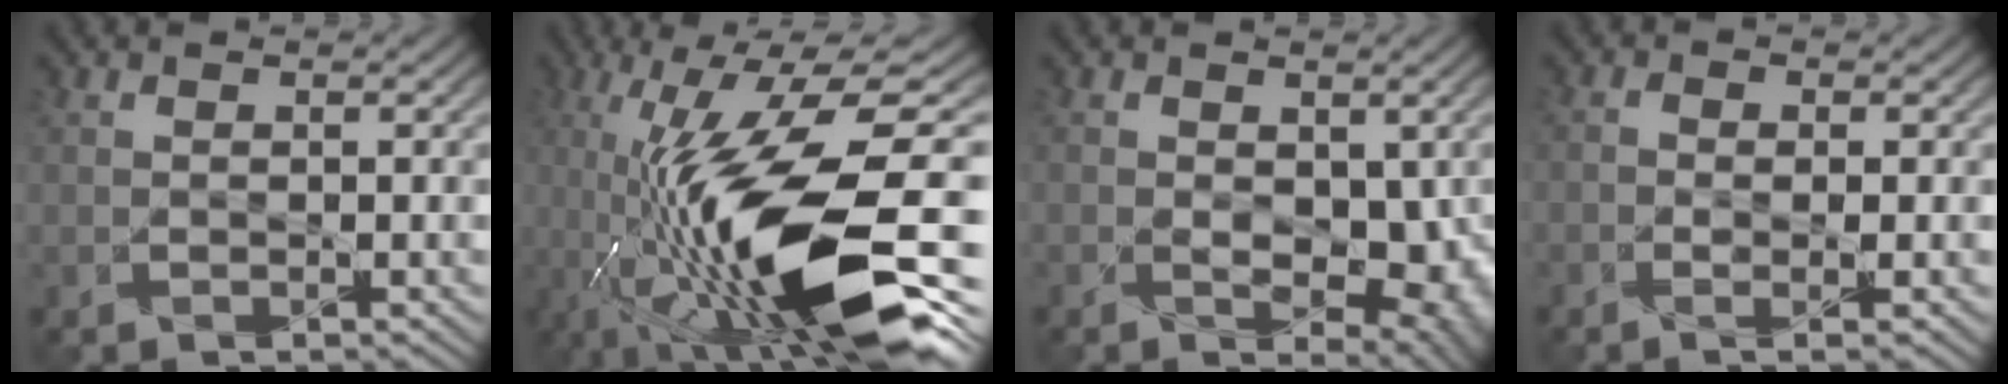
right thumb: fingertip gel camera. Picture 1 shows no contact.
{"total": 17.4, "force": [-4.9, 4.6, 16.1], "torque": [-0.285, 0.014, -0.085]}
{"total": 6.5, "force": [-0.8, 3.9, 5.2], "torque": [-0.078, -0.022, 0.000]}
{"total": 1.5, "force": [-0.6, 0.2, 1.3], "torque": [-0.017, 0.005, -0.015]}